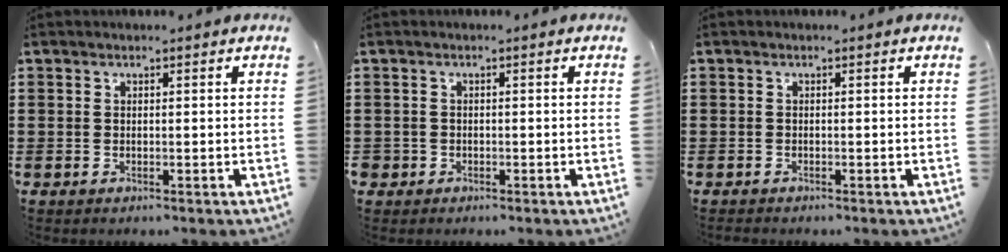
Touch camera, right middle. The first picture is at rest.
{"total": 1.2, "force": [-0.6, 1.0, 0.0], "torque": [-0.003, 0.002, -0.015]}
{"total": 0.7, "force": [-0.6, 0.3, -0.3], "torque": [0.004, 0.002, -0.014]}